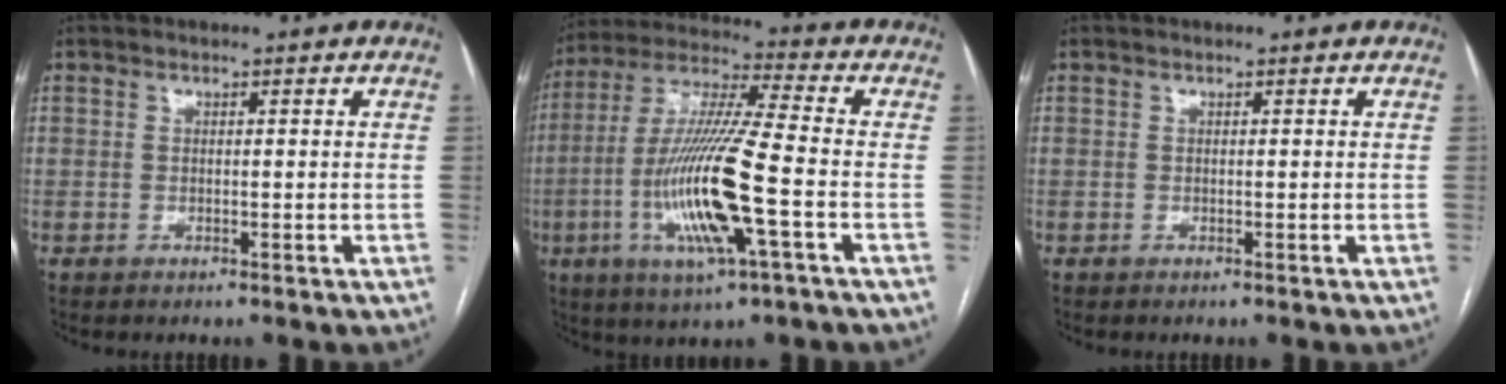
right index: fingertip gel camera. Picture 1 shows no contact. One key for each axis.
{"total": 17.0, "fx": -4.6, "fy": 1.0, "fz": 16.3, "tx": -0.339, "ty": -0.015, "tz": -0.087}
{"total": 0.0}